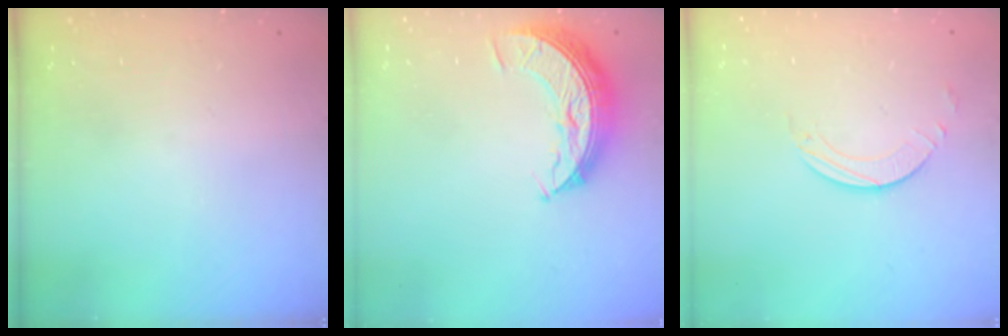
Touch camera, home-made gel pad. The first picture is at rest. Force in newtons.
{"total": 9.1, "press": 9.1, "slide": 0.6}
{"total": 1.7, "press": 1.7, "slide": 0.2}